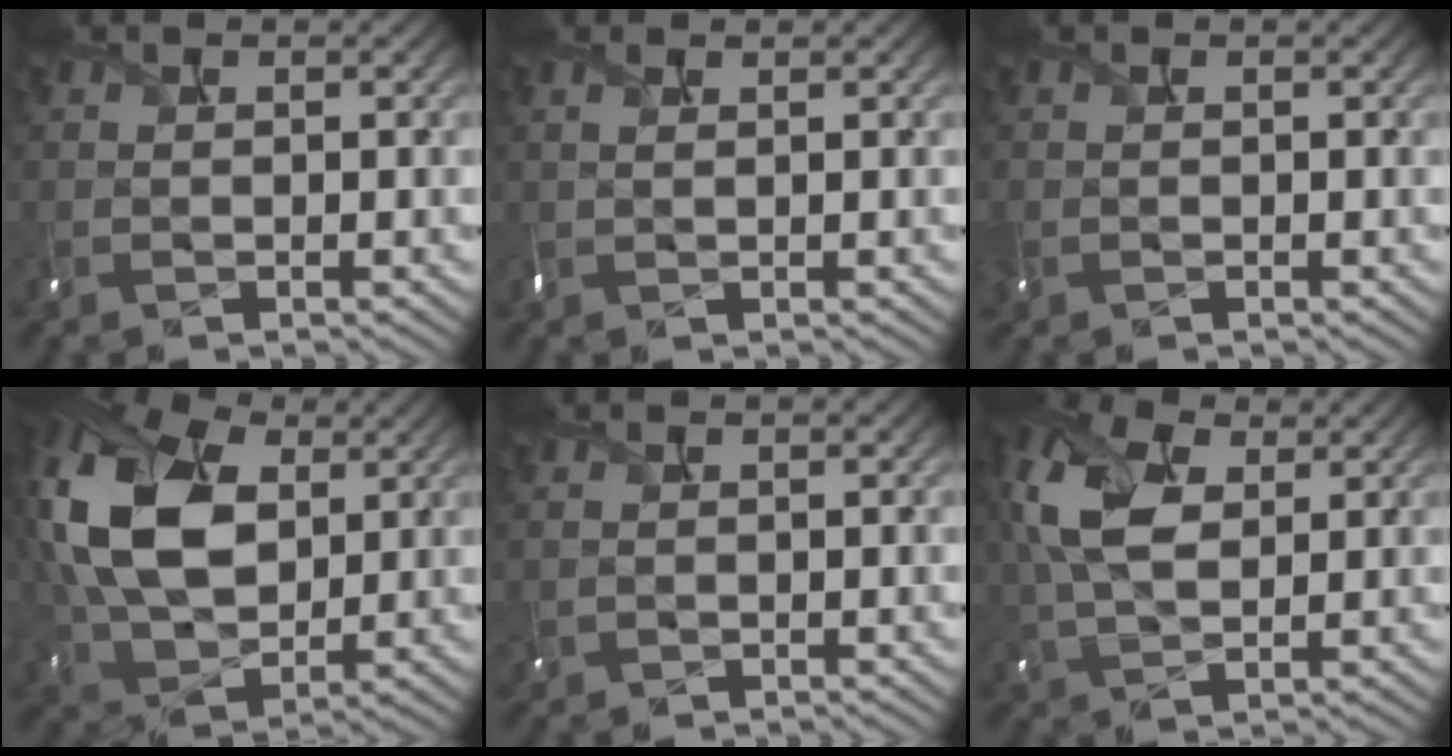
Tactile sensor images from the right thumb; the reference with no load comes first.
{"total": 0.7, "force": [0.5, 0.1, 0.6], "torque": [-0.015, 0.008, 0.007]}
{"total": 1.4, "force": [-0.7, 0.9, 0.8], "torque": [-0.029, -0.008, -0.017]}
{"total": 15.4, "force": [3.7, 10.3, 10.9], "torque": [-0.280, 0.024, 0.071]}
{"total": 1.1, "force": [-0.1, 0.9, 0.6], "torque": [-0.022, -0.003, 0.005]}
{"total": 9.0, "force": [2.6, 5.4, 6.8], "torque": [-0.186, 0.017, 0.043]}